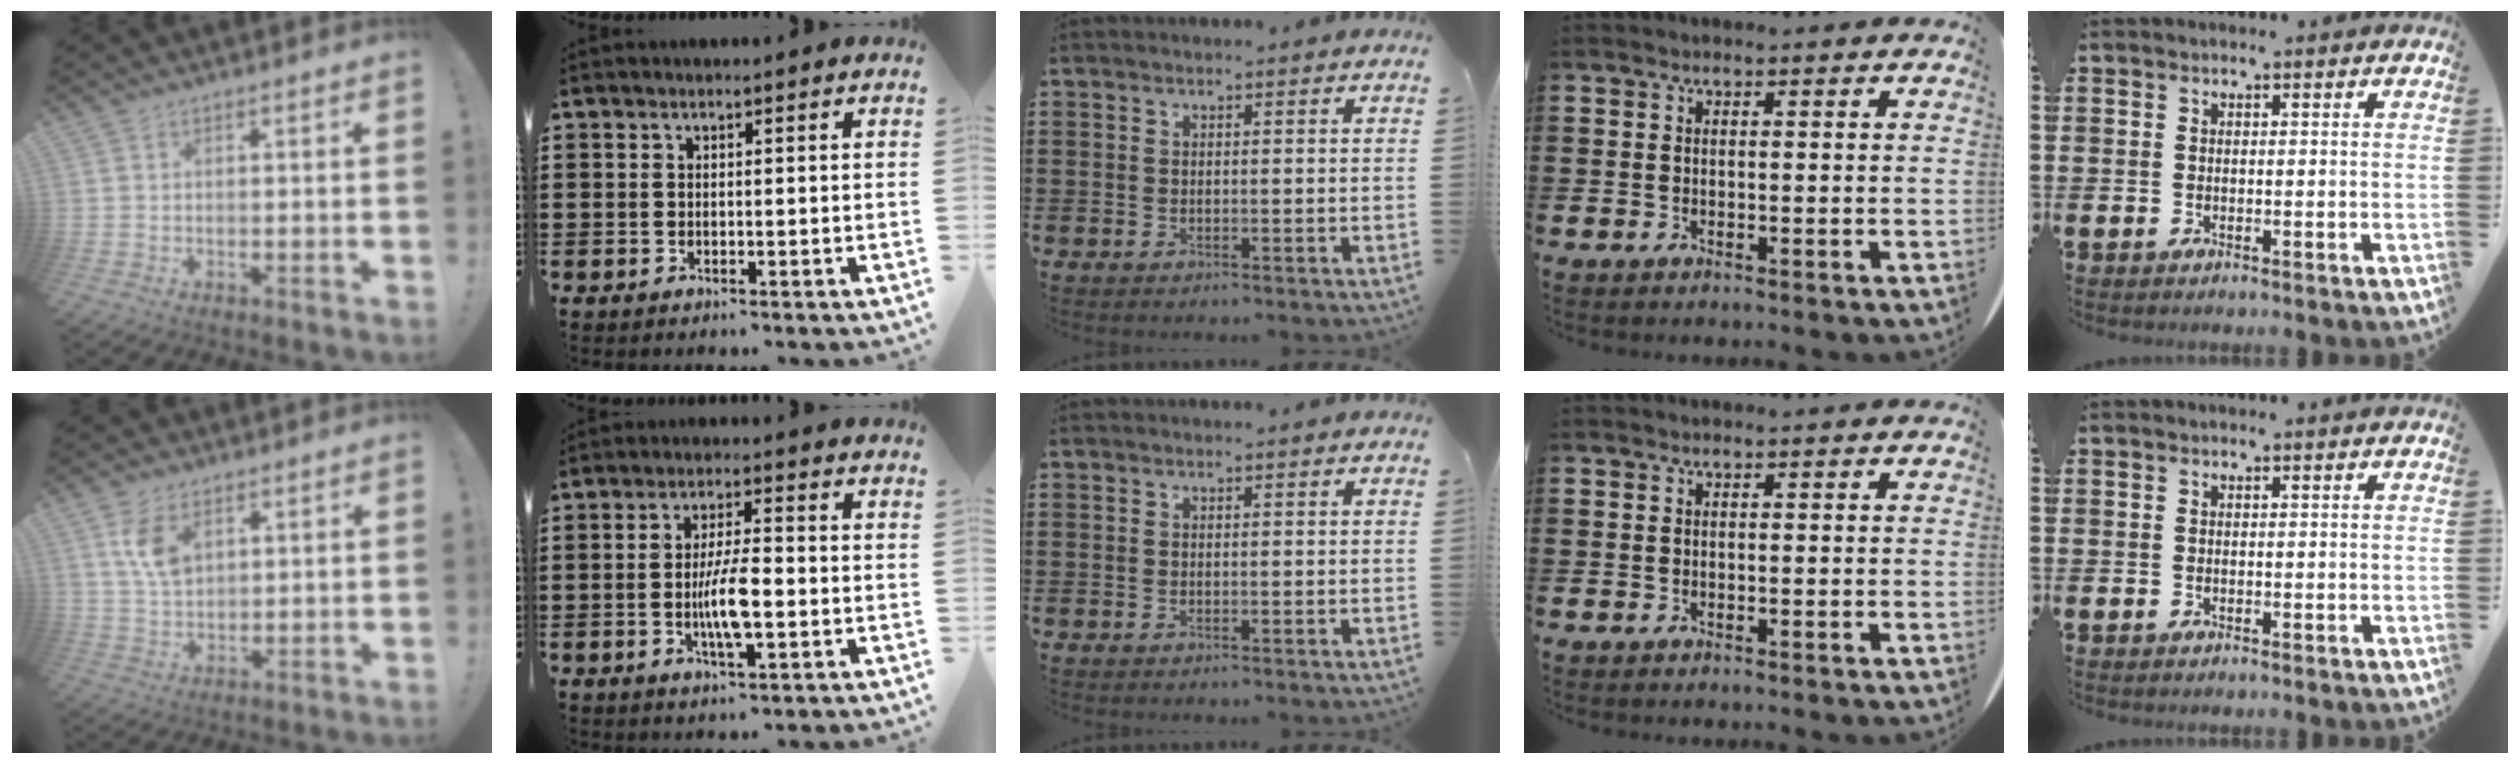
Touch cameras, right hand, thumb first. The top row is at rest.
{"thumb": {"total": 8.0, "force": [3.7, 4.6, 5.3], "torque": [-0.077, -0.016, 0.069]}, "index": {"total": 6.7, "force": [-1.5, 1.6, 6.3], "torque": [-0.129, -0.004, -0.031]}}